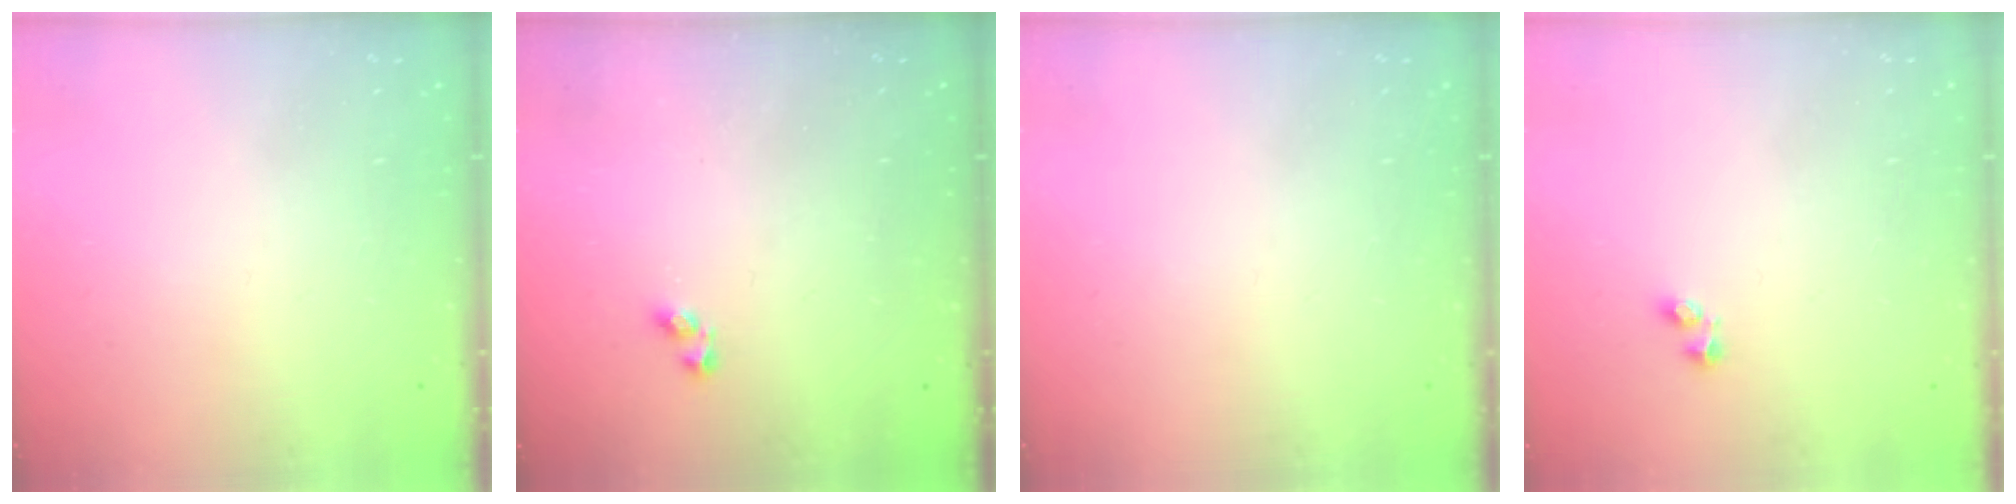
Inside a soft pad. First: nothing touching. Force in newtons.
{"total": 2.9, "press": 2.9, "slide": 0.6}
{"total": 0.0}
{"total": 1.9, "press": 1.9, "slide": 0.5}